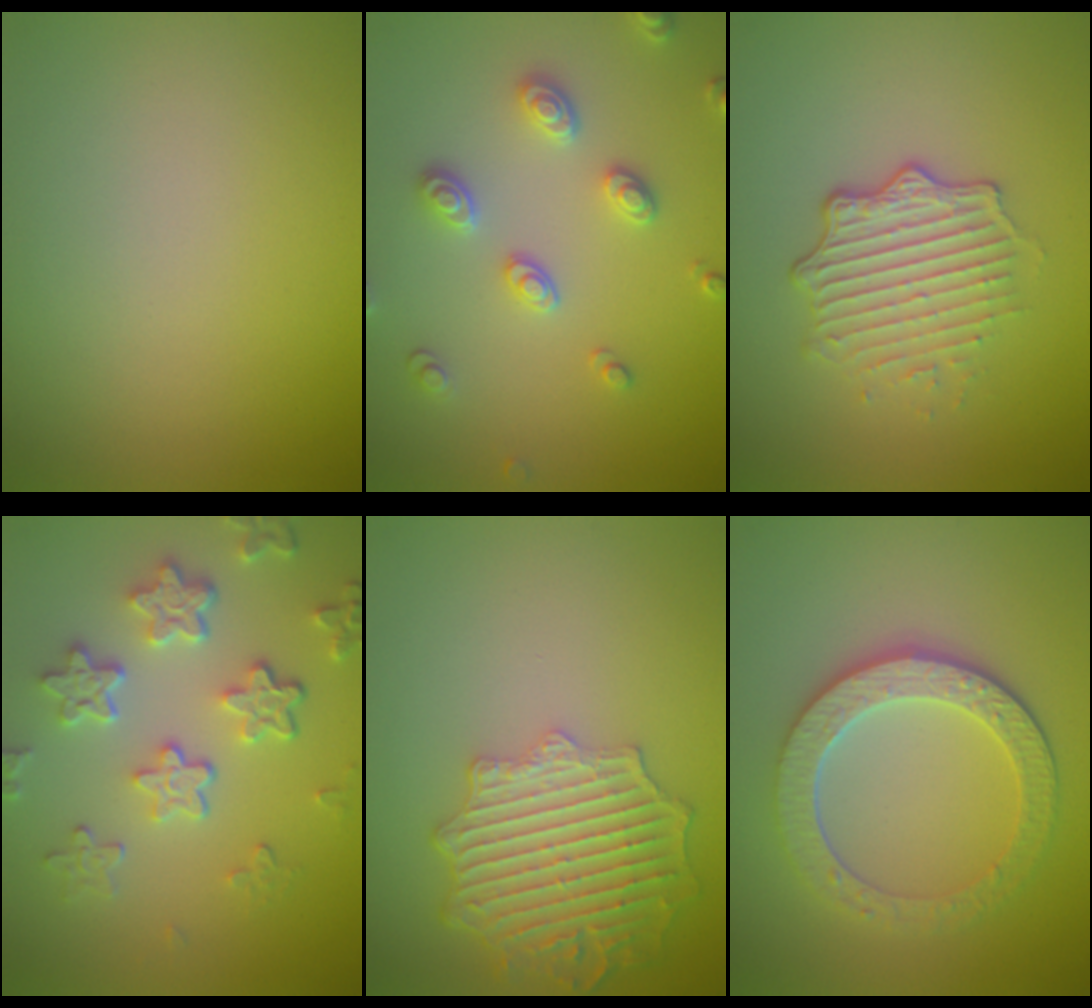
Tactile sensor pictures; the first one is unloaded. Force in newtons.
{"total": 2.9, "press": 2.8, "slide": 0.4}
{"total": 4.7, "press": 3.2, "slide": 3.4}
{"total": 5.2, "press": 4.1, "slide": 3.2}
{"total": 6.2, "press": 5.1, "slide": 3.5}
{"total": 4.6, "press": 4.1, "slide": 2.1}